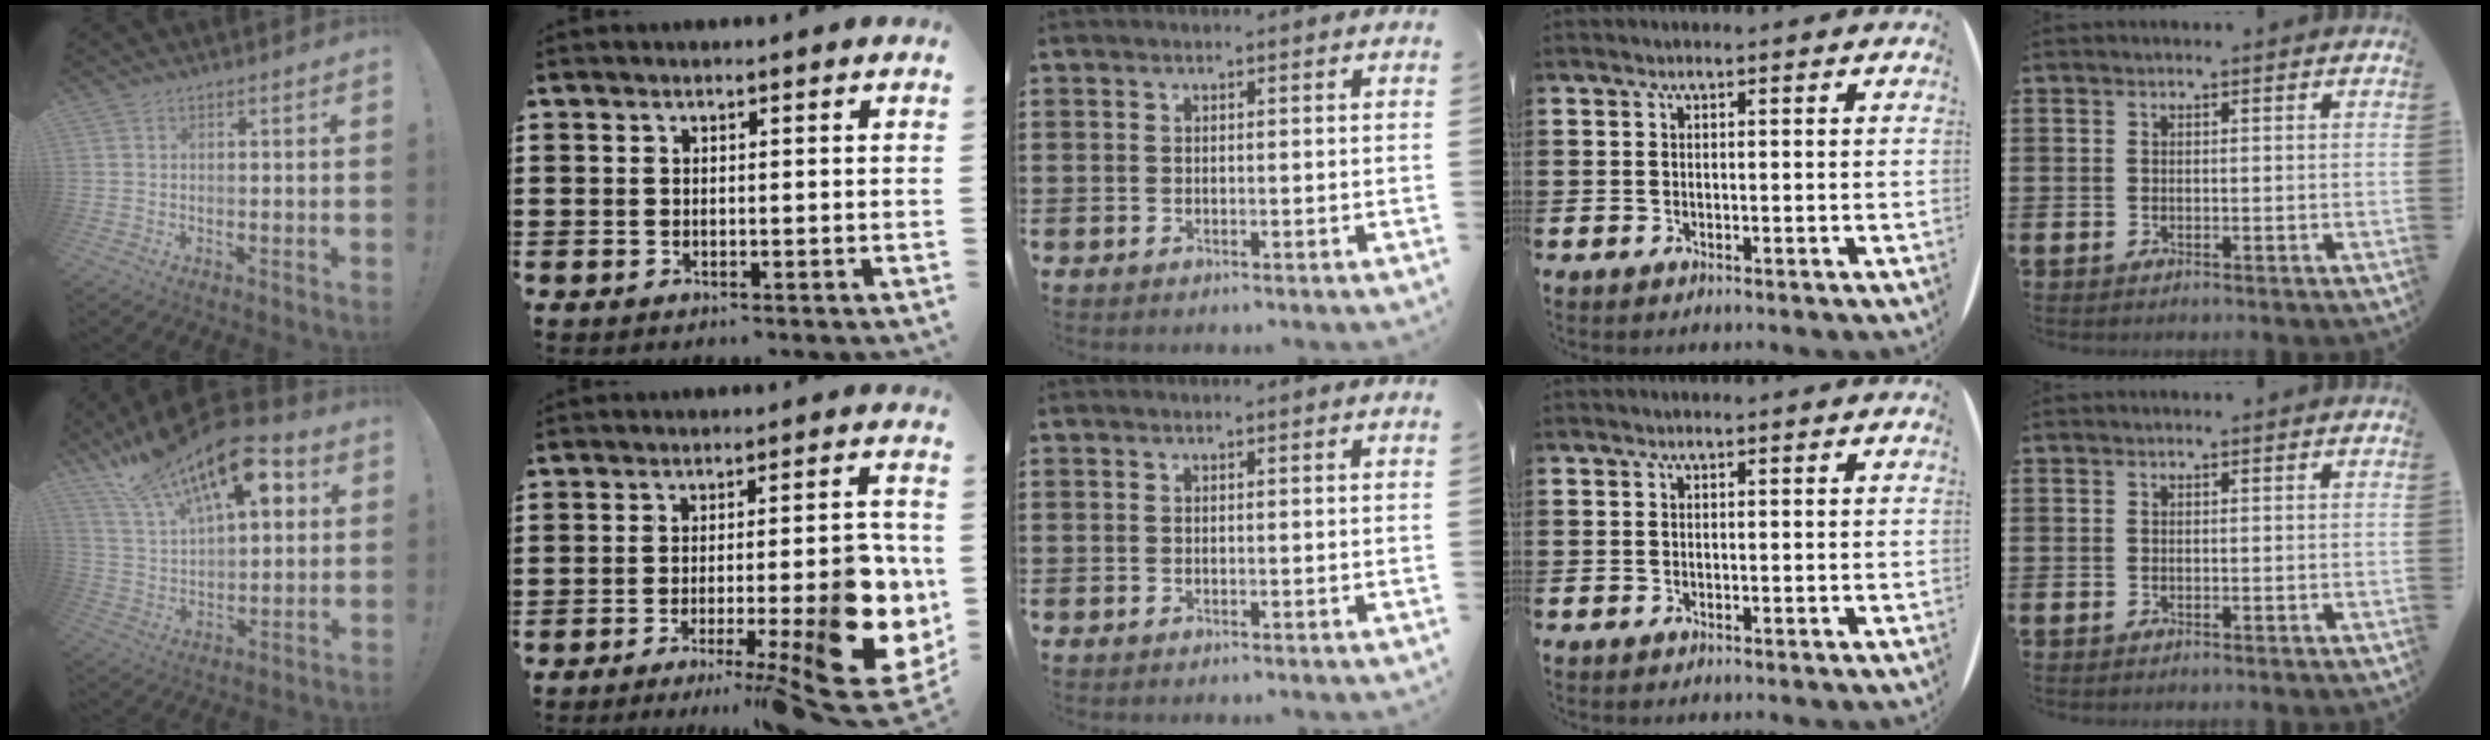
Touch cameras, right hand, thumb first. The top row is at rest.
{"thumb": {"total": 21.2, "force": [12.7, 9.2, 14.3], "torque": [-0.246, -0.072, 0.215]}, "index": {"total": 13.2, "force": [-5.2, 2.9, 11.8], "torque": [-0.158, -0.017, -0.082]}}